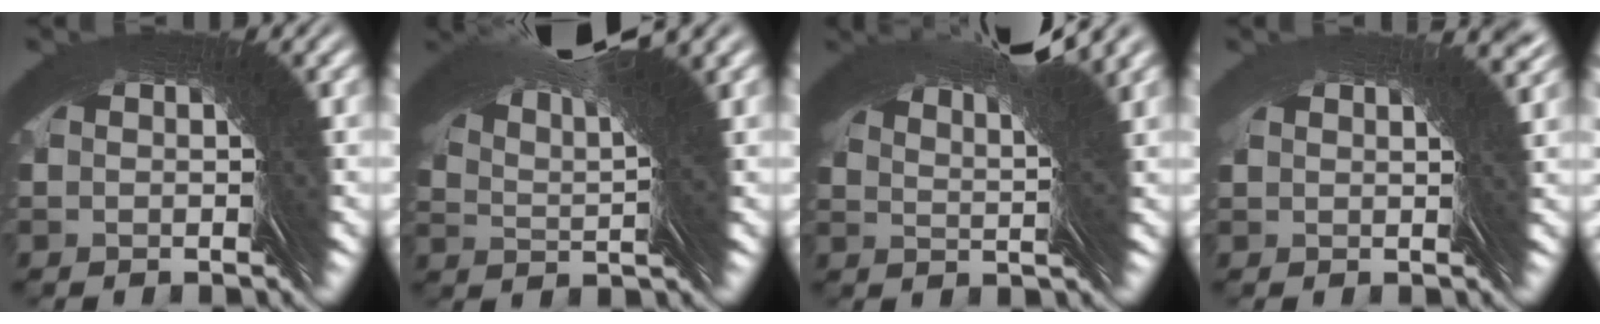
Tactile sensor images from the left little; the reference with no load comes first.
{"total": 7.6, "force": [5.9, -2.0, 4.4], "torque": [-0.076, 0.060, 0.083]}
{"total": 6.6, "force": [4.8, -4.5, 0.9], "torque": [-0.016, 0.054, 0.068]}
{"total": 3.8, "force": [0.6, -3.4, -1.7], "torque": [0.051, 0.024, 0.008]}